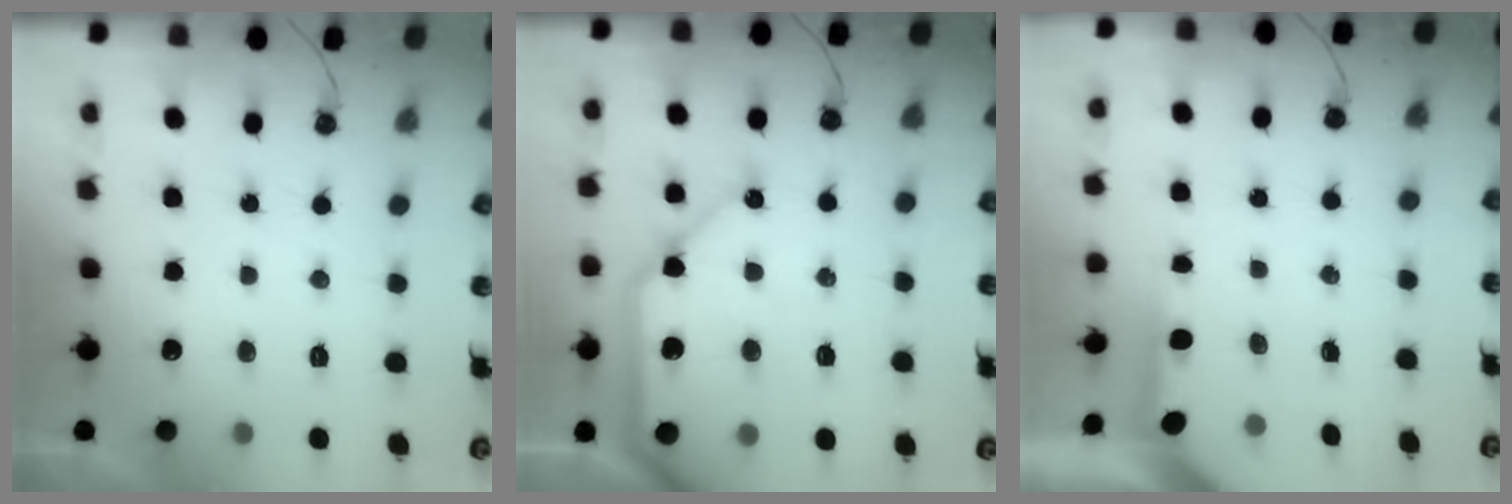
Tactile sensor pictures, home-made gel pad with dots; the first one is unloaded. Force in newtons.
{"total": 19.1, "press": 19.0, "slide": 2.3}
{"total": 3.4, "press": 3.4, "slide": 0.3}